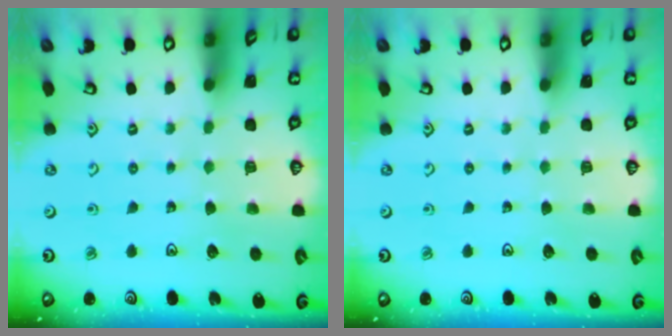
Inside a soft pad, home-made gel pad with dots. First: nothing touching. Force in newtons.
{"total": 0.0}